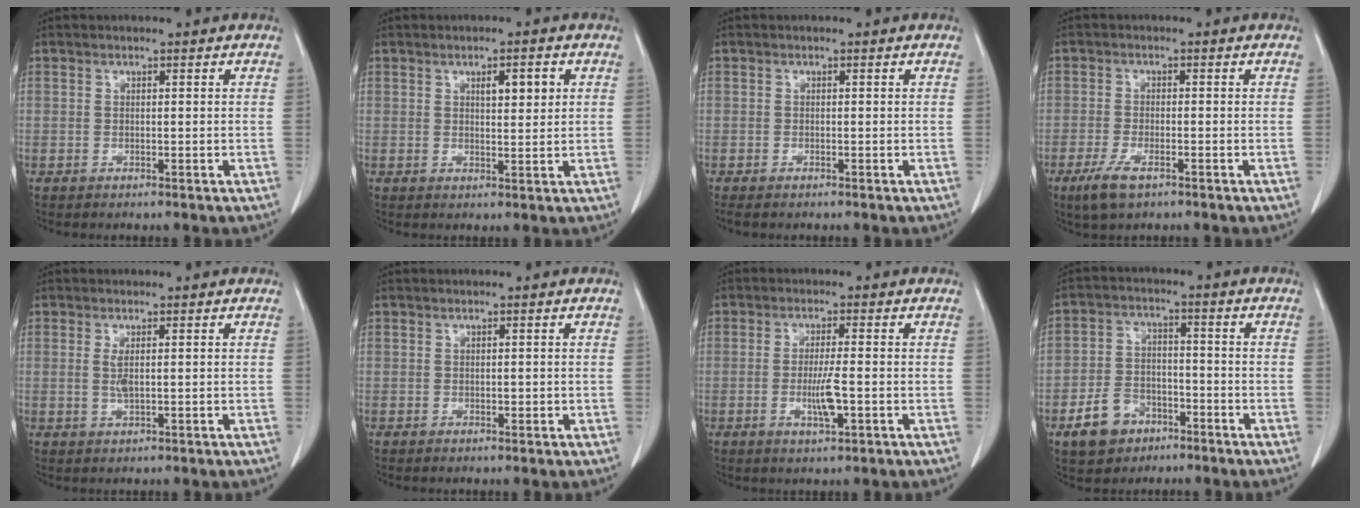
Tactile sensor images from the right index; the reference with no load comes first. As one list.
[{"total": 3.5, "force": [1.3, 1.0, 3.1], "torque": [-0.048, 0.000, 0.021]}, {"total": 1.3, "force": [-1.1, 0.3, 0.5], "torque": [-0.011, -0.004, -0.015]}, {"total": 4.6, "force": [-2.9, 1.3, 3.4], "torque": [-0.077, -0.009, -0.049]}, {"total": 2.0, "force": [0.2, 0.4, 2.0], "torque": [-0.044, -0.004, 0.006]}, {"total": 0.6, "force": [-0.1, 0.4, 0.4], "torque": [-0.004, 0.000, 0.001]}, {"total": 4.6, "force": [-1.2, 0.4, 4.4], "torque": [-0.086, -0.008, -0.020]}, {"total": 7.8, "force": [-4.5, 5.5, 3.2], "torque": [-0.073, 0.014, -0.073]}]